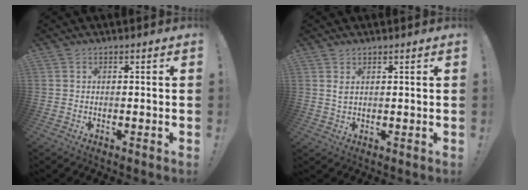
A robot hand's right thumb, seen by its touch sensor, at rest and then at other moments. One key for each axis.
{"total": 1.9, "fx": 1.0, "fy": 1.0, "fz": 1.2, "tx": -0.017, "ty": -0.002, "tz": 0.017}